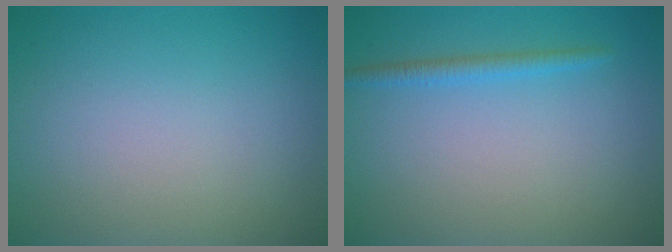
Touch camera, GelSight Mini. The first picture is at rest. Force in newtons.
{"total": 1.5, "press": 1.5, "slide": 0.1}